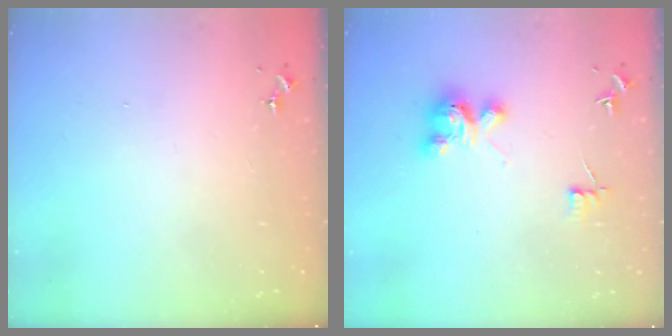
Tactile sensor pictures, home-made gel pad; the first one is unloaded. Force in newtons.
{"total": 5.7, "press": 5.7, "slide": 0.4}